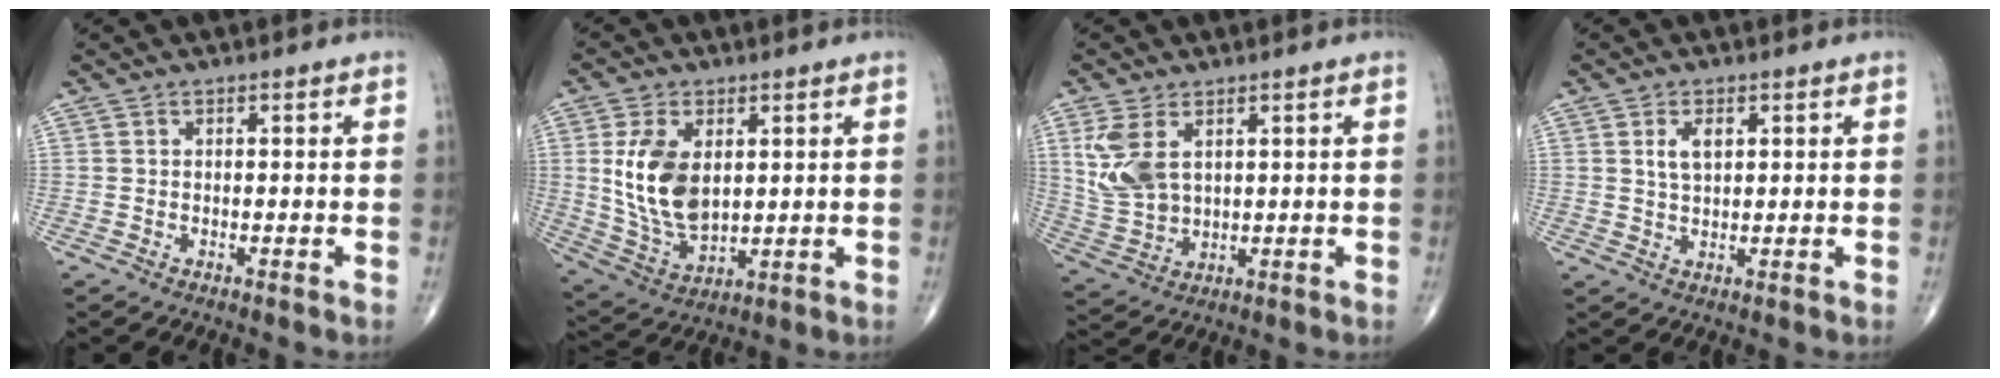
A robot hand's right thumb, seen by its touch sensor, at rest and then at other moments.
{"total": 12.8, "force": [2.3, 7.6, 10.1], "torque": [-0.186, -0.016, 0.057]}
{"total": 8.7, "force": [3.1, 5.1, 6.3], "torque": [-0.136, -0.009, 0.076]}
{"total": 3.7, "force": [1.3, 2.0, 2.9], "torque": [-0.048, -0.005, 0.026]}